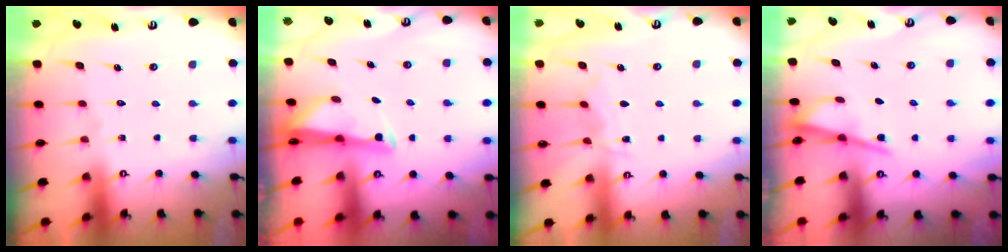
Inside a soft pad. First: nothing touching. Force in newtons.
{"total": 2.8, "press": 2.8, "slide": 0.4}
{"total": 4.7, "press": 4.7, "slide": 0.7}
{"total": 2.6, "press": 2.6, "slide": 0.2}